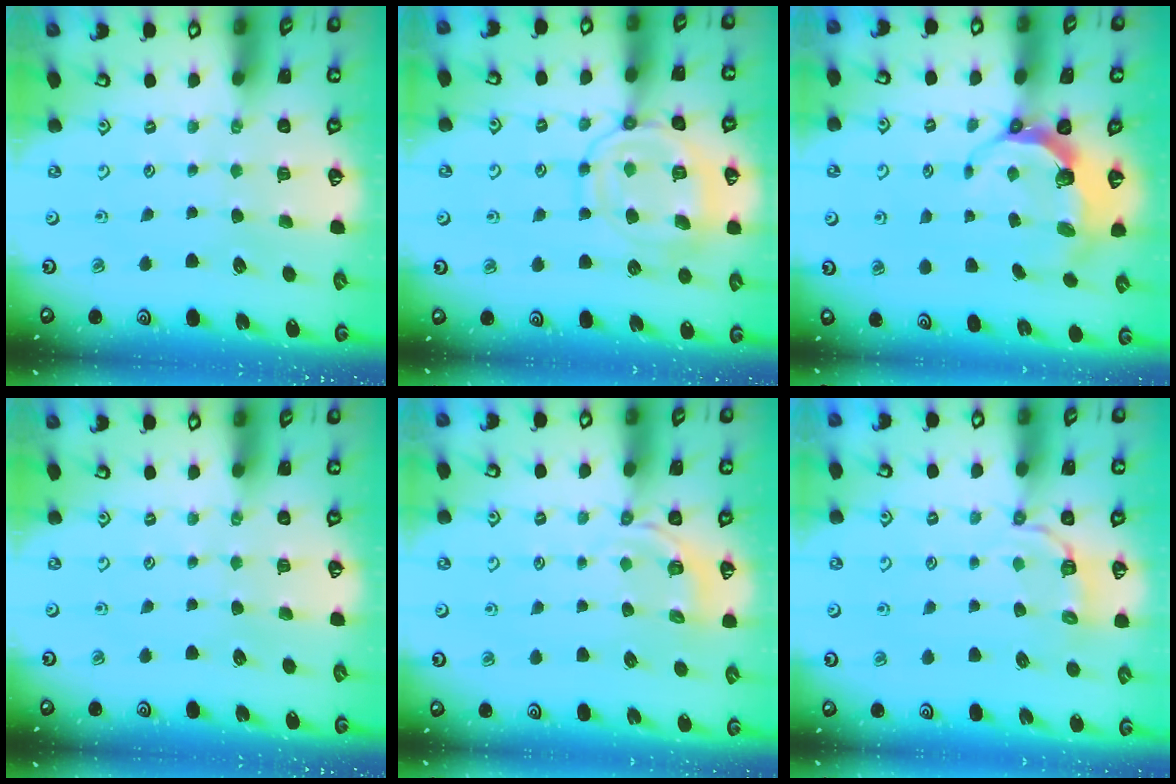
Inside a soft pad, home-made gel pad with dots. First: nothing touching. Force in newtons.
{"total": 14.4, "press": 14.4, "slide": 1.4}
{"total": 6.9, "press": 5.2, "slide": 4.5}
{"total": 0.0}
{"total": 2.8, "press": 2.1, "slide": 1.8}
{"total": 3.7, "press": 3.0, "slide": 2.1}